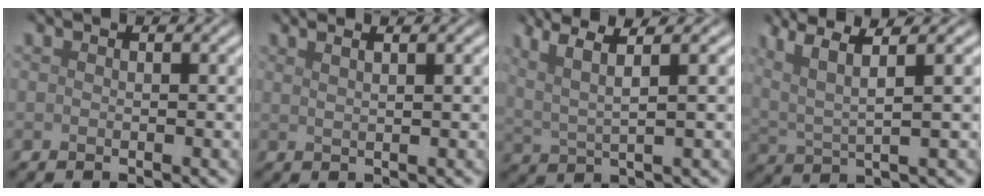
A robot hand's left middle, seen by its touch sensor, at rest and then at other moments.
{"total": 4.8, "force": [2.7, 2.1, 3.3], "torque": [-0.021, 0.038, 0.003]}
{"total": 4.9, "force": [2.7, 0.9, 4.0], "torque": [-0.078, 0.008, 0.052]}
{"total": 5.5, "force": [3.0, 1.2, 4.5], "torque": [-0.088, 0.011, 0.061]}